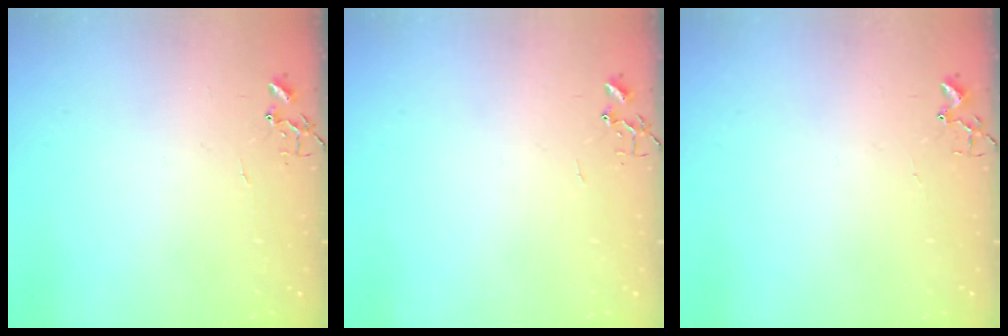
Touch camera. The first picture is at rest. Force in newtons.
{"total": 0.0}
{"total": 1.8, "press": 1.8, "slide": 0.2}